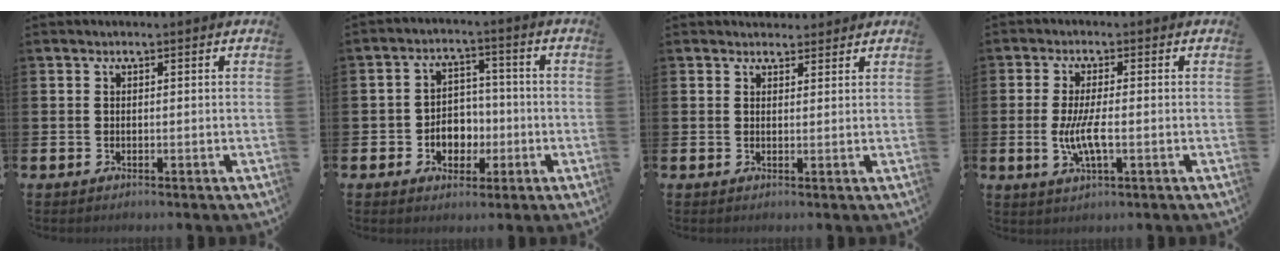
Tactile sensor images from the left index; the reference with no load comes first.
{"total": 4.5, "force": [-1.4, 3.9, 1.9], "torque": [-0.033, 0.005, -0.034]}
{"total": 2.2, "force": [2.1, 0.7, -0.2], "torque": [0.012, -0.009, 0.036]}
{"total": 4.8, "force": [-0.8, 1.2, 4.6], "torque": [-0.095, -0.002, -0.018]}